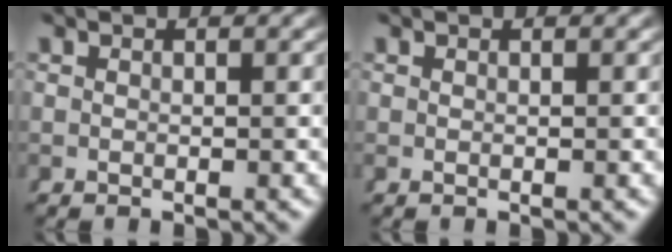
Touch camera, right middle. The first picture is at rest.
{"total": 0.0}